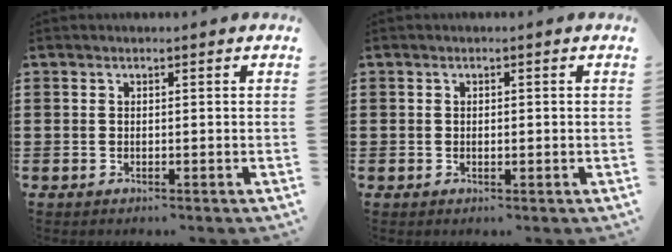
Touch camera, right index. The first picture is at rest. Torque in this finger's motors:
{"motor_torque": [-0.56, 0.52, 0.07, -0.01]}